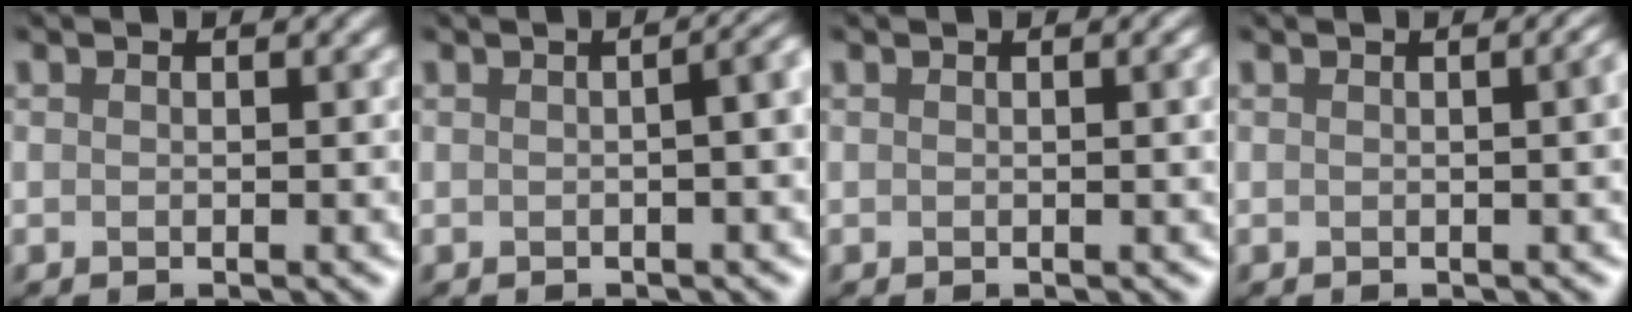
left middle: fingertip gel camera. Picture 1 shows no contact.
{"total": 4.0, "force": [-0.3, 1.7, 3.6], "torque": [-0.006, 0.012, -0.014]}
{"total": 0.8, "force": [0.1, -0.2, 0.8], "torque": [-0.009, -0.002, -0.002]}
{"total": 2.8, "force": [0.1, 1.3, 2.5], "torque": [0.008, 0.014, -0.014]}